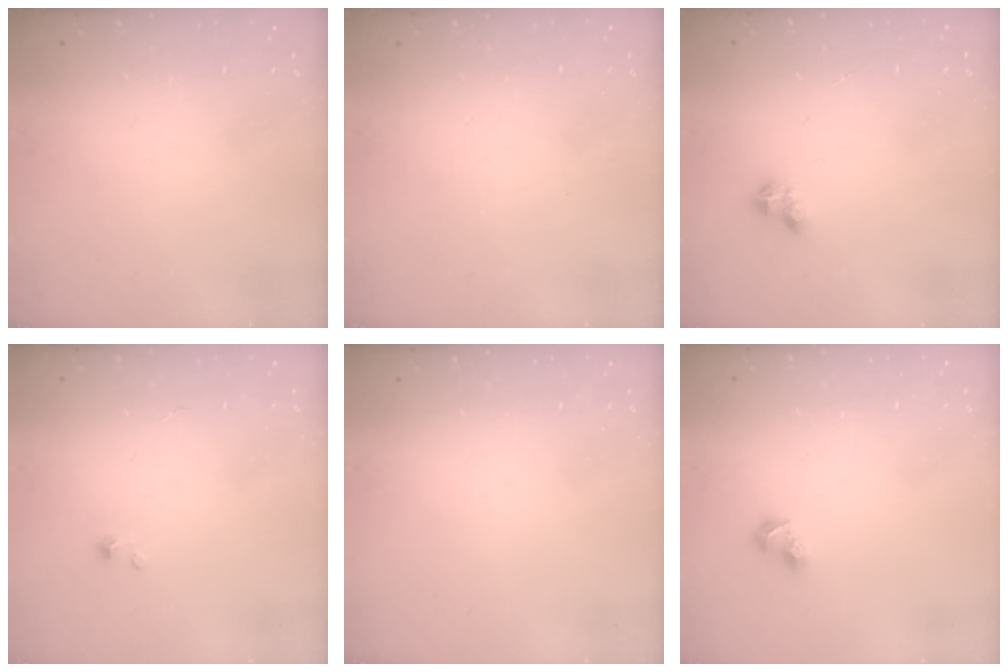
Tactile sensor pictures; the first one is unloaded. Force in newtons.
{"total": 0.0}
{"total": 3.3, "press": 3.3, "slide": 0.4}
{"total": 0.0}
{"total": 0.0}
{"total": 3.6, "press": 3.5, "slide": 0.7}